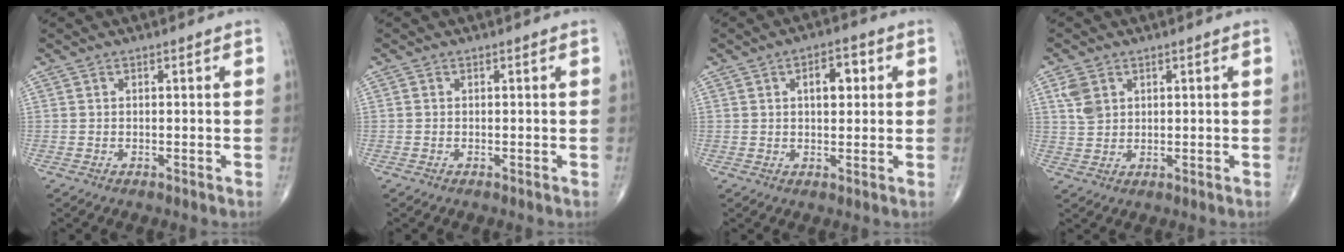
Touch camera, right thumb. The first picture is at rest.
{"total": 0.0}
{"total": 5.9, "force": [1.6, 3.1, 4.7], "torque": [-0.053, 0.005, 0.022]}
{"total": 4.4, "force": [1.8, 3.2, 2.5], "torque": [-0.043, -0.002, 0.042]}